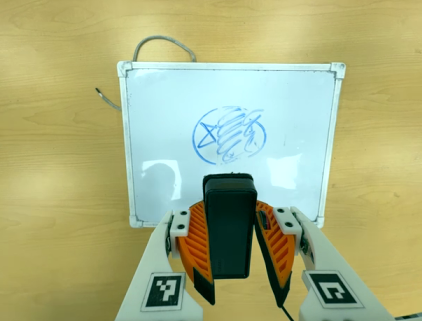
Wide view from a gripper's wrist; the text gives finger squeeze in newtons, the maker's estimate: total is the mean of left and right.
{"total": 7.8, "left": 6.9, "right": 8.6}